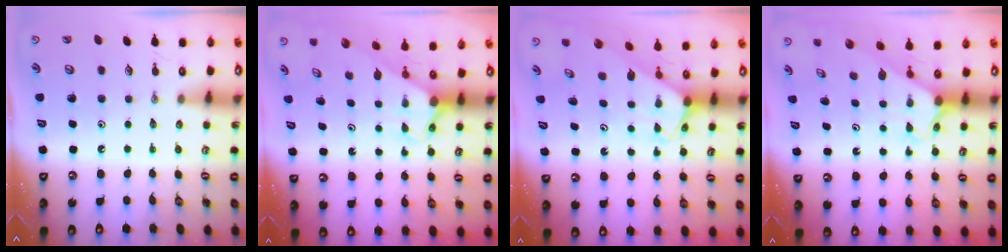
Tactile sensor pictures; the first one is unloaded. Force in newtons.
{"total": 2.9, "press": 2.9, "slide": 0.0}
{"total": 1.9, "press": 1.9, "slide": 0.1}
{"total": 2.4, "press": 2.4, "slide": 0.2}